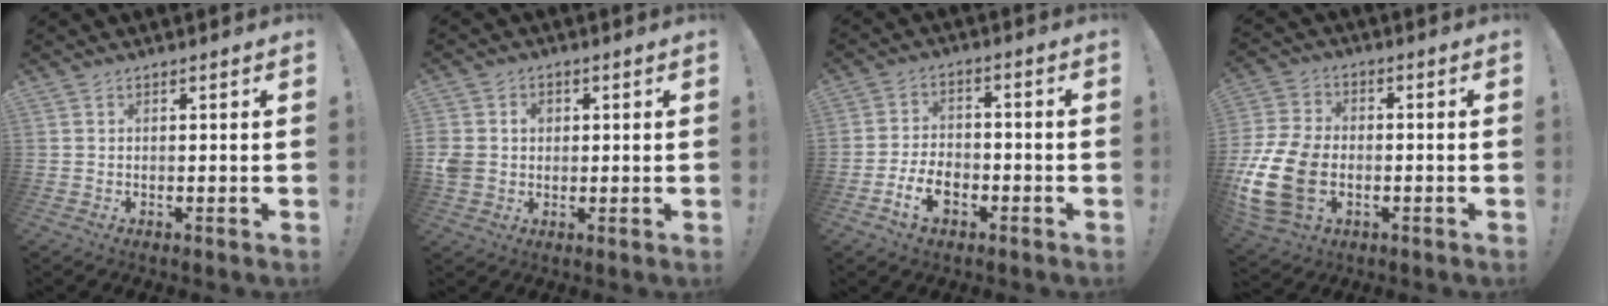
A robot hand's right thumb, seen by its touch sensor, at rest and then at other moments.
{"total": 5.9, "force": [0.1, 5.3, 2.5], "torque": [-0.057, 0.006, 0.002]}
{"total": 9.1, "force": [-4.7, 5.8, 5.2], "torque": [-0.091, 0.023, -0.082]}
{"total": 18.5, "force": [-4.6, 13.0, 12.4], "torque": [-0.246, 0.031, -0.070]}